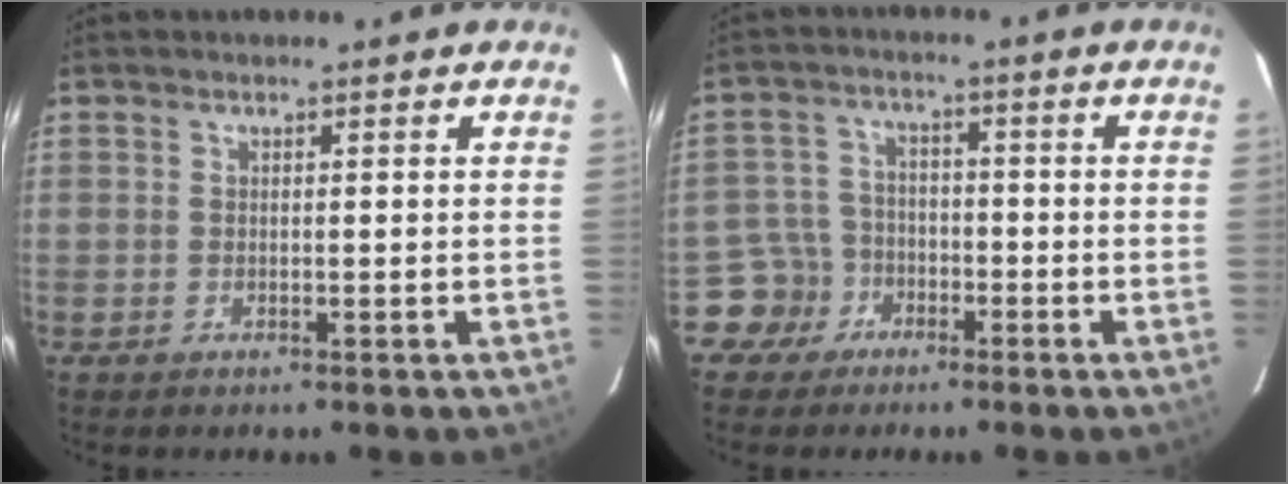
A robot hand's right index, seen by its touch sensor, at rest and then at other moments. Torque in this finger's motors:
{"motor_torque": [-0.15, -0.05, -0.62, -0.21]}